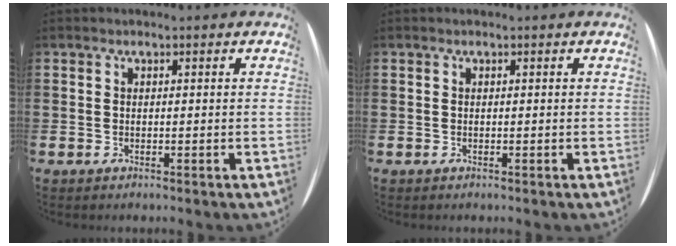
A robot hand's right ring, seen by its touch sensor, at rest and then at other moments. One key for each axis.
{"total": 0.0}